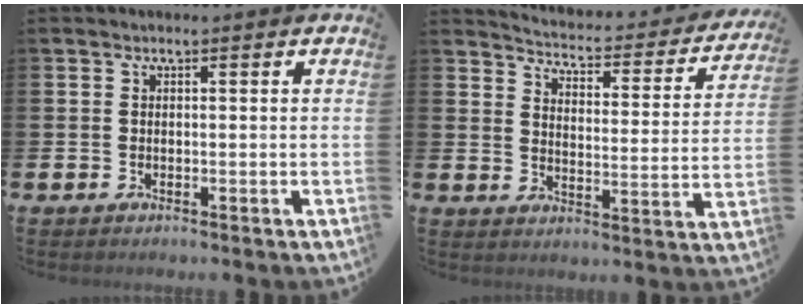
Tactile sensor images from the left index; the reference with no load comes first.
{"total": 3.6, "force": [3.5, 0.7, 0.7], "torque": [-0.033, -0.040, 0.050]}